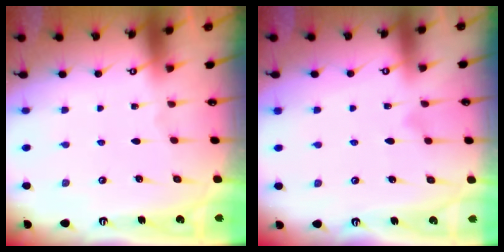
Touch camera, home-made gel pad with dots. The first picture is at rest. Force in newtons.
{"total": 6.0, "press": 6.0, "slide": 0.3}